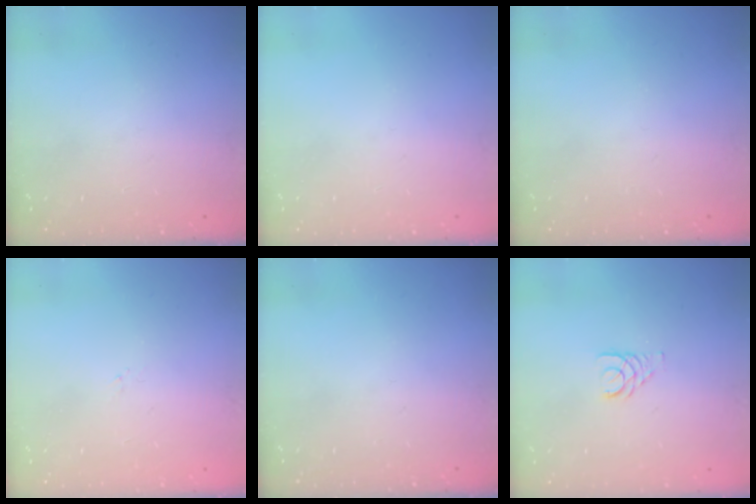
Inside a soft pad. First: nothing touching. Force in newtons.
{"total": 0.0}
{"total": 0.0}
{"total": 0.0}
{"total": 0.0}
{"total": 2.7, "press": 2.7, "slide": 0.2}